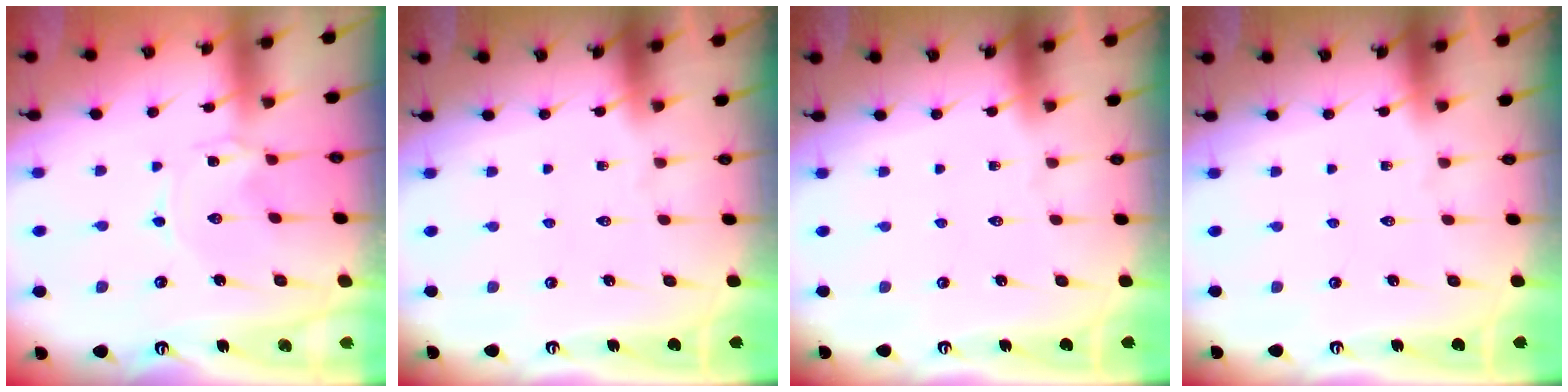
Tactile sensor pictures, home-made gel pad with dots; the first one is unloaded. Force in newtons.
{"total": 0.0}
{"total": 0.0}
{"total": 0.0}